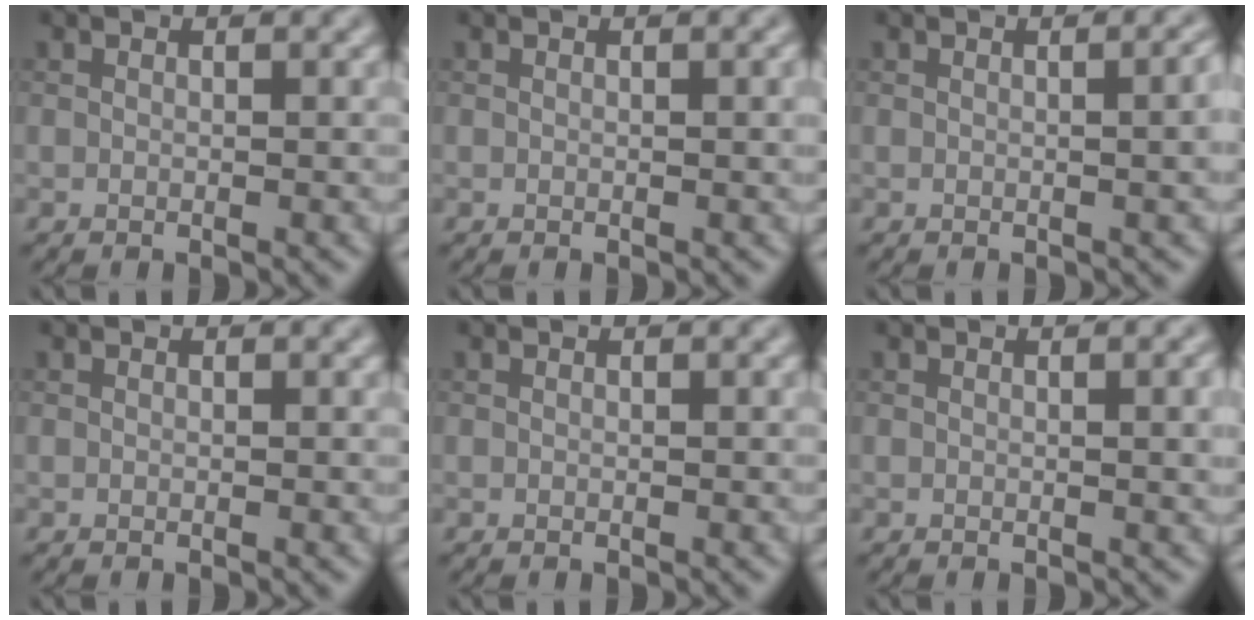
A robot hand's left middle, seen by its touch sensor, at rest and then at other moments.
{"total": 1.0, "force": [0.2, 0.2, 1.0], "torque": [-0.012, 0.003, 0.000]}
{"total": 3.6, "force": [0.1, 1.5, 3.2], "torque": [-0.021, 0.010, 0.002]}
{"total": 0.0}
{"total": 0.0}
{"total": 2.6, "force": [0.3, 0.8, 2.4], "torque": [-0.025, 0.003, 0.001]}